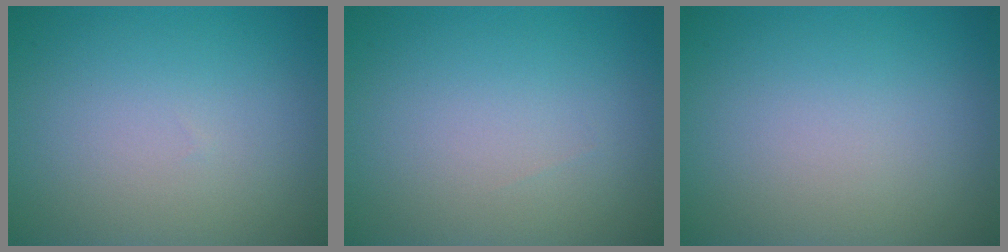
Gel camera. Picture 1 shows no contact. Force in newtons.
{"total": 0.0}
{"total": 0.0}